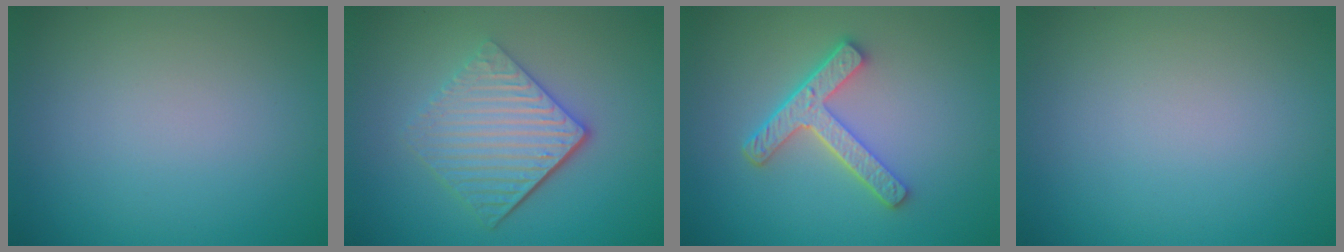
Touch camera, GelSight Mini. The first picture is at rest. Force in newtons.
{"total": 5.4, "press": 3.8, "slide": 3.8}
{"total": 4.3, "press": 3.3, "slide": 2.7}
{"total": 0.0}